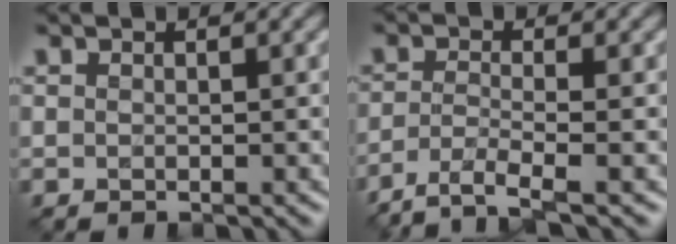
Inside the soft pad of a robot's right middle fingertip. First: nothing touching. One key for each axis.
{"total": 3.8, "fx": -2.7, "fy": 0.7, "fz": 2.5, "tx": -0.047, "ty": -0.008, "tz": -0.062}